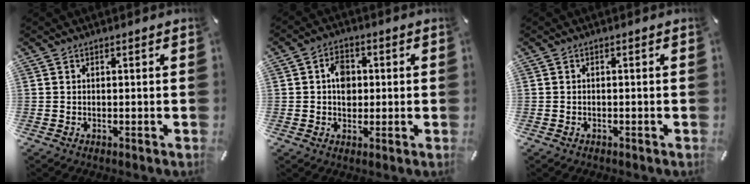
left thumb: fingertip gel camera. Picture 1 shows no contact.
{"total": 5.8, "force": [0.4, 4.6, 3.5], "torque": [-0.046, 0.002, 0.003]}
{"total": 0.9, "force": [-0.5, 0.7, 0.4], "torque": [-0.007, 0.002, -0.012]}